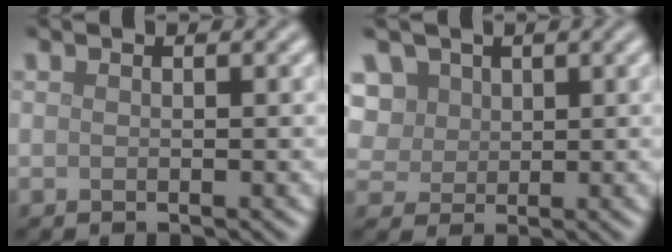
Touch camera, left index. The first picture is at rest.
{"total": 6.3, "force": [3.0, 4.9, 2.7], "torque": [-0.064, 0.019, 0.039]}